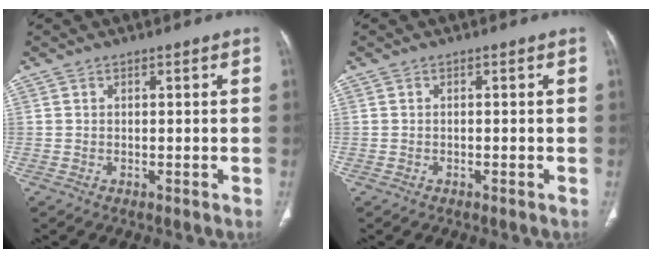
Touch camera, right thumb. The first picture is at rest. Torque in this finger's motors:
{"motor_torque": [-0.18, -0.02, -0.02, 0.17, 0.01]}